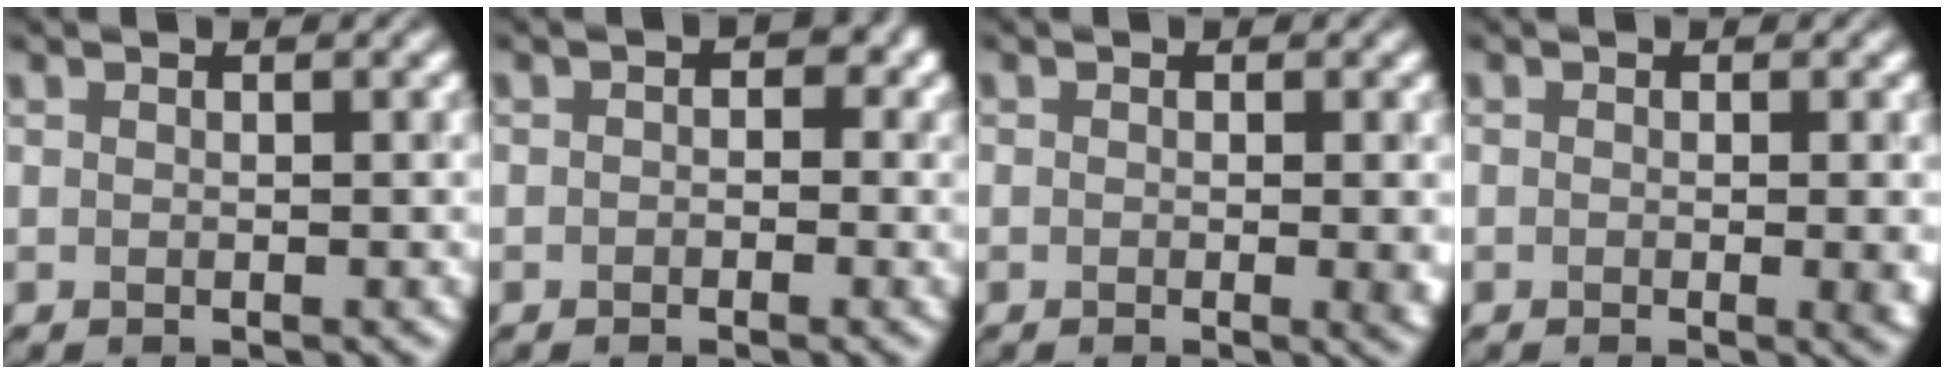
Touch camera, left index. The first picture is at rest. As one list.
[{"total": 1.7, "force": [0.0, 1.4, 1.1], "torque": [-0.007, -0.002, -0.006]}, {"total": 2.0, "force": [-0.3, 0.6, 1.9], "torque": [-0.022, -0.007, -0.002]}, {"total": 2.4, "force": [-0.3, 0.8, 2.3], "torque": [-0.023, -0.006, -0.002]}]